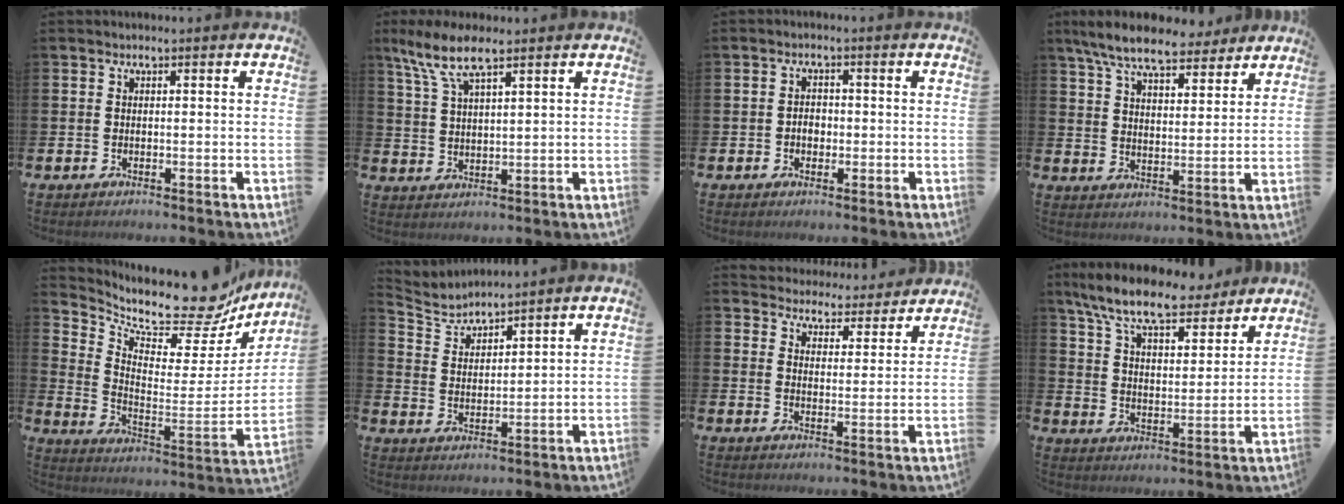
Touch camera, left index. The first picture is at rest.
{"total": 7.2, "force": [5.4, 1.9, 4.4], "torque": [-0.099, -0.007, 0.096]}
{"total": 2.0, "force": [-0.3, 1.6, 1.2], "torque": [-0.014, 0.003, -0.010]}
{"total": 8.8, "force": [7.9, 2.1, 3.1], "torque": [-0.087, -0.032, 0.145]}
{"total": 10.8, "force": [9.0, 4.2, 4.2], "torque": [-0.080, -0.083, 0.143]}
{"total": 4.1, "force": [4.0, 0.5, 0.0], "torque": [-0.021, -0.025, 0.072]}
{"total": 4.6, "force": [4.5, 1.0, -0.3], "torque": [-0.007, -0.044, 0.075]}
{"total": 10.1, "force": [8.9, 2.2, 4.2], "torque": [-0.114, -0.043, 0.158]}